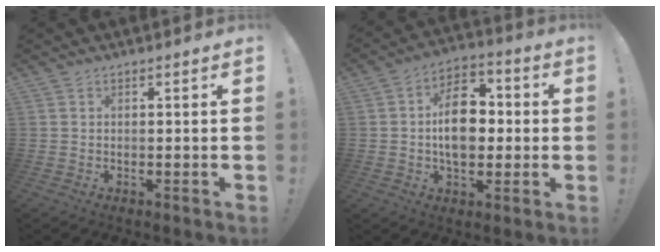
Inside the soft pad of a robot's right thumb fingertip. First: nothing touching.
{"total": 15.2, "force": [-0.4, 10.2, 11.3], "torque": [-0.179, 0.018, -0.006]}